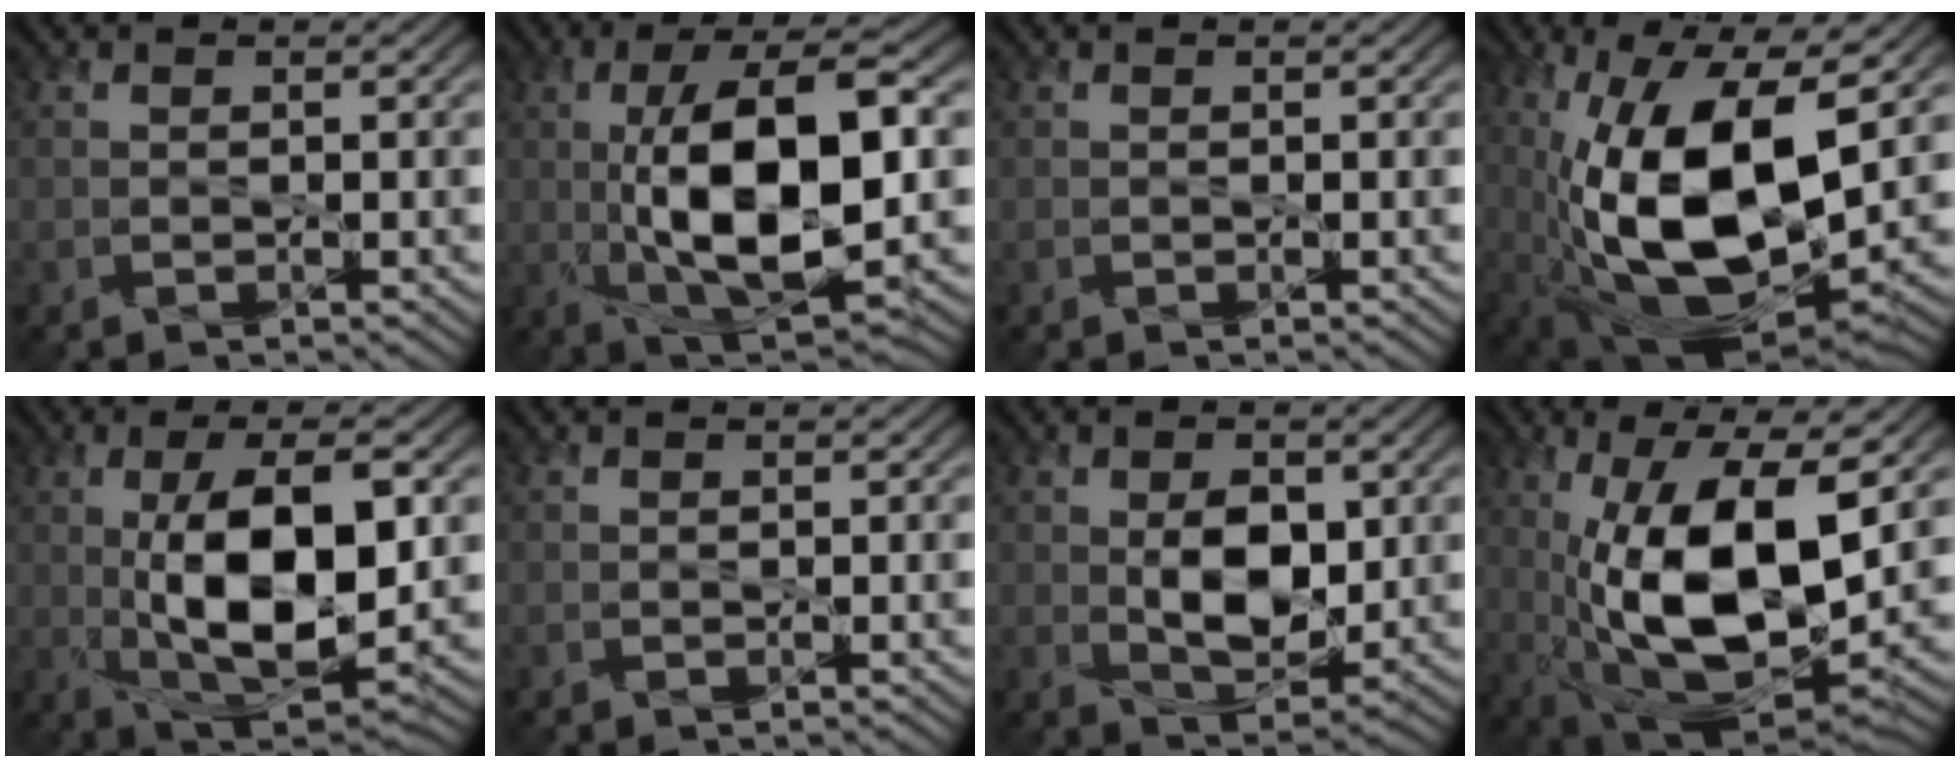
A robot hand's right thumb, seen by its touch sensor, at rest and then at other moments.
{"total": 14.4, "force": [-0.7, 5.4, 13.3], "torque": [-0.231, 0.009, -0.016]}
{"total": 0.0}
{"total": 17.6, "force": [-0.3, 8.5, 15.4], "torque": [-0.290, -0.023, -0.004]}
{"total": 12.7, "force": [-0.3, 5.2, 11.6], "torque": [-0.204, -0.003, 0.001]}
{"total": 0.0}
{"total": 6.4, "force": [0.5, 3.8, 5.2], "torque": [-0.097, -0.006, 0.009]}
{"total": 16.3, "force": [0.3, 7.1, 14.7], "torque": [-0.277, -0.013, 0.004]}